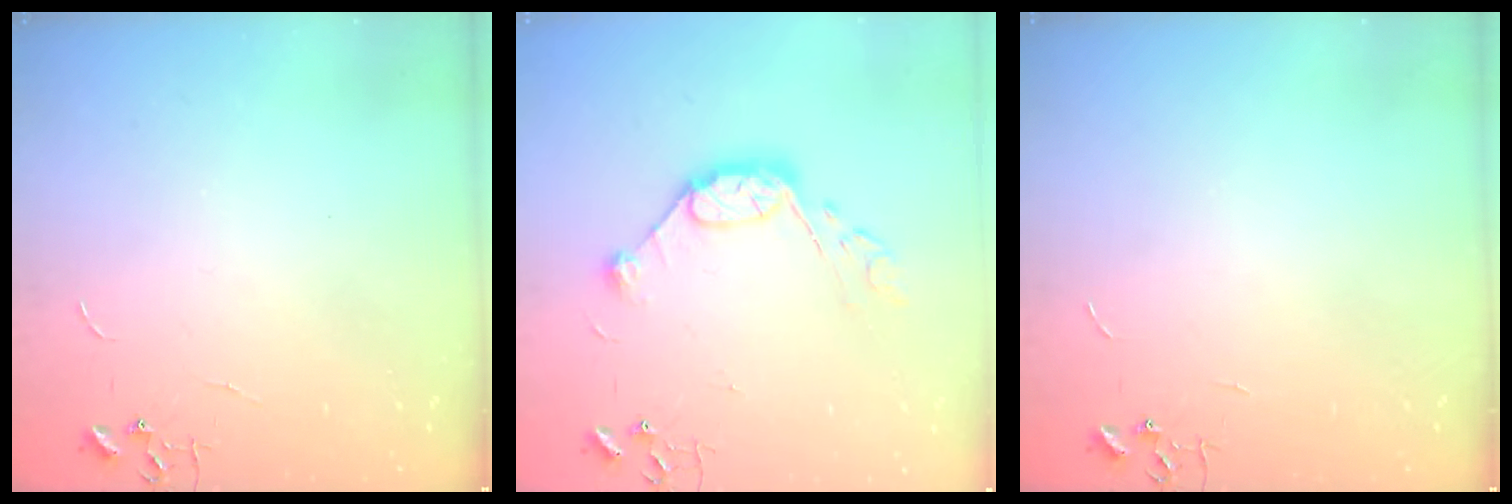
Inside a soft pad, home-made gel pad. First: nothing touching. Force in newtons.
{"total": 10.6, "press": 10.6, "slide": 0.6}
{"total": 0.0}